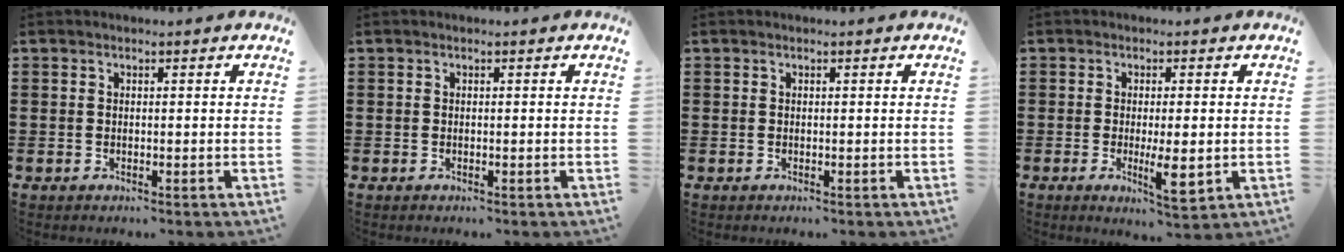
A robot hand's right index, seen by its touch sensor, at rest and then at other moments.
{"total": 0.0}
{"total": 0.0}
{"total": 5.5, "force": [-1.1, 1.3, 5.3], "torque": [-0.094, -0.011, -0.016]}